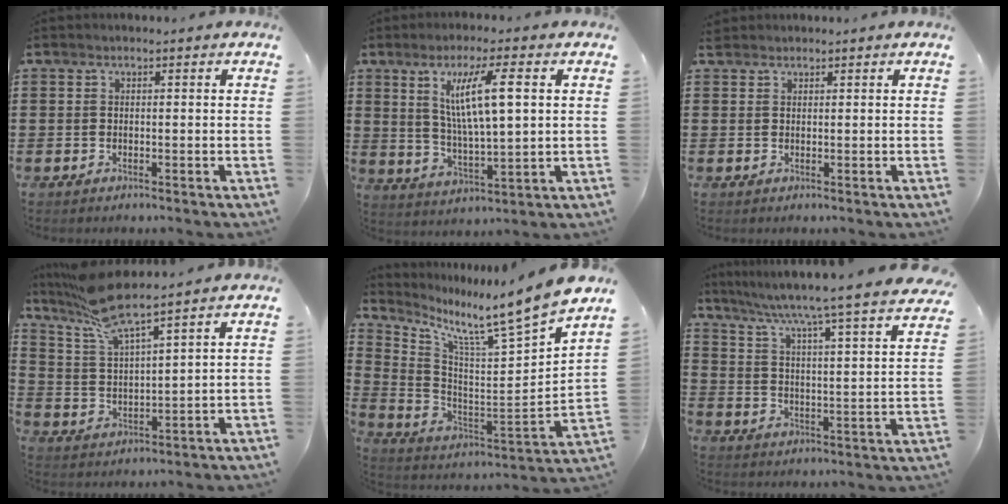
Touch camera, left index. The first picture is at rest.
{"total": 9.6, "force": [3.4, 1.9, 8.8], "torque": [-0.175, 0.008, 0.055]}
{"total": 1.4, "force": [1.1, 0.8, -0.1], "torque": [-0.004, 0.005, 0.022]}
{"total": 8.3, "force": [7.0, 0.6, 4.4], "torque": [-0.109, -0.025, 0.125]}
{"total": 9.1, "force": [8.2, -1.1, 3.8], "torque": [-0.097, -0.083, 0.120]}
{"total": 4.7, "force": [4.1, -1.0, 2.1], "torque": [-0.061, -0.046, 0.056]}